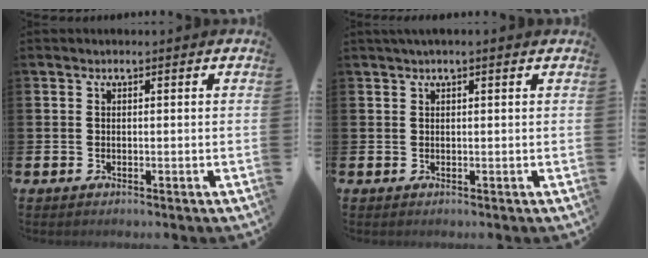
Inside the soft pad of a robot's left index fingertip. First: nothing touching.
{"total": 0.8, "force": [0.6, -0.1, 0.6], "torque": [-0.009, 0.001, 0.010]}